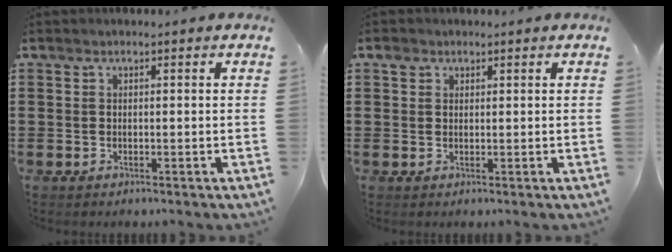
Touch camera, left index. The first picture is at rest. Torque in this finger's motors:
{"motor_torque": [0.24, -0.18, 0.00, 0.02]}